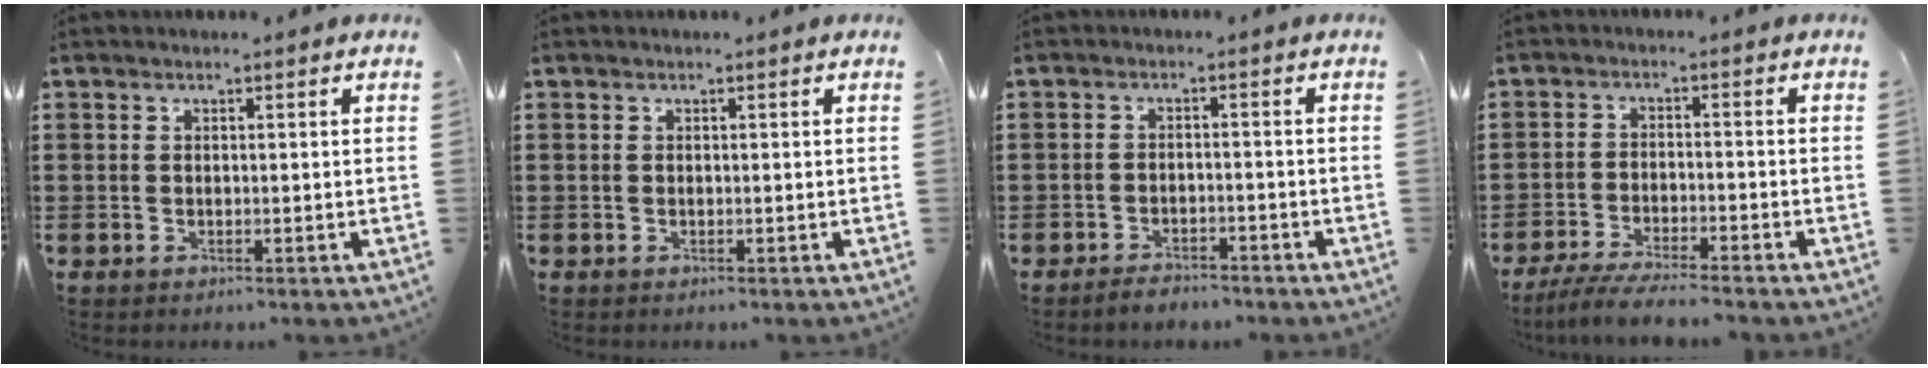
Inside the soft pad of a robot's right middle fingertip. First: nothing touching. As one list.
[{"total": 0.0}, {"total": 2.4, "force": [-2.3, 0.4, 0.2], "torque": [-0.010, 0.001, -0.048]}, {"total": 4.7, "force": [-4.3, 0.0, 1.7], "torque": [-0.043, -0.013, -0.086]}]